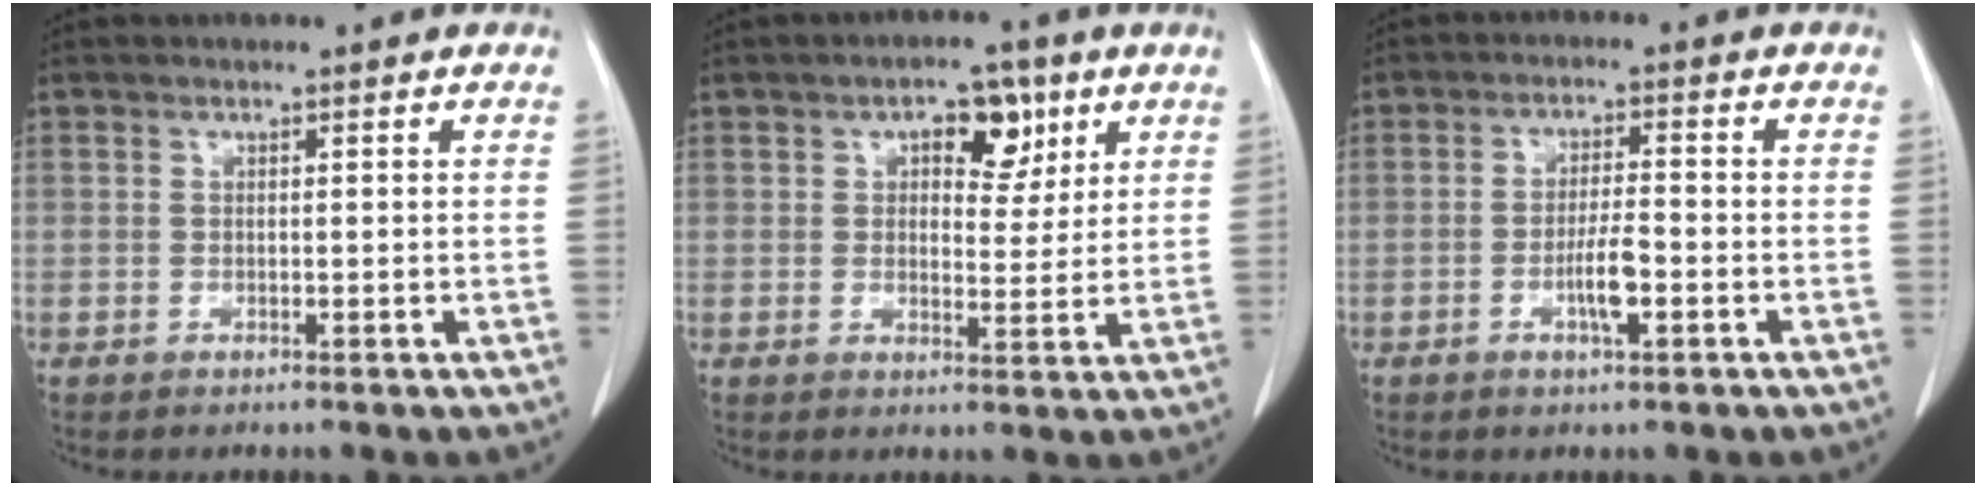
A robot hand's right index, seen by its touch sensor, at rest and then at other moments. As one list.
[{"total": 6.3, "force": [3.0, 3.4, 4.4], "torque": [-0.056, 0.013, 0.042]}, {"total": 4.7, "force": [-1.6, 0.8, 4.4], "torque": [-0.082, -0.002, -0.028]}]